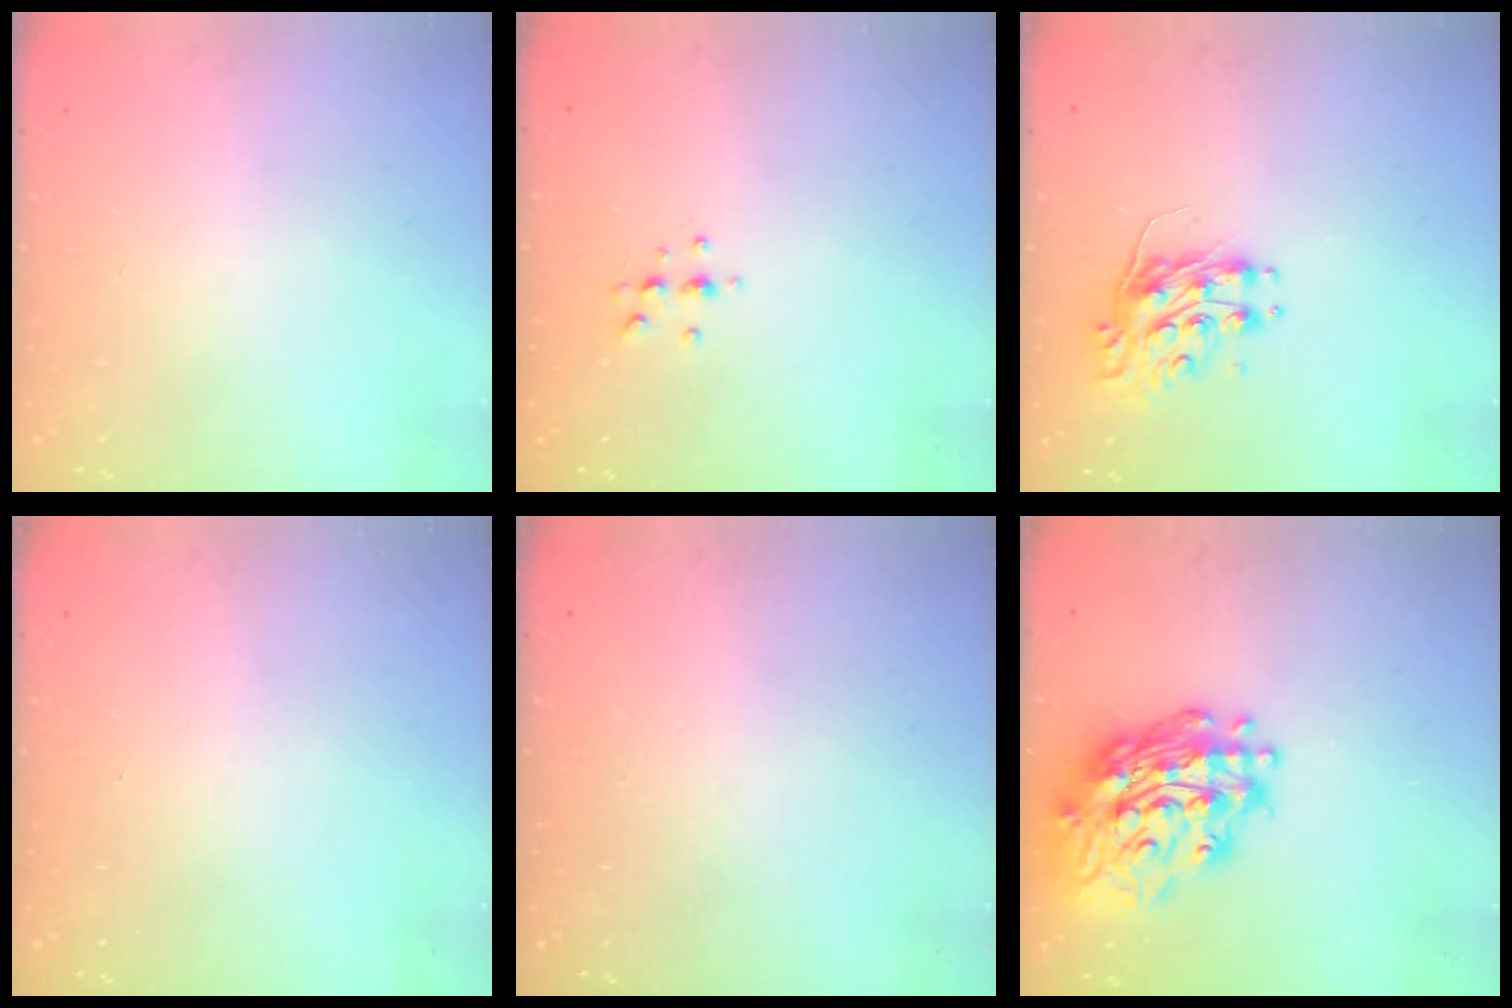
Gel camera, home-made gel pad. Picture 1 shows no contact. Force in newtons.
{"total": 5.0, "press": 4.9, "slide": 0.9}
{"total": 8.7, "press": 8.7, "slide": 0.3}
{"total": 0.0}
{"total": 0.0}
{"total": 20.7, "press": 20.6, "slide": 1.9}